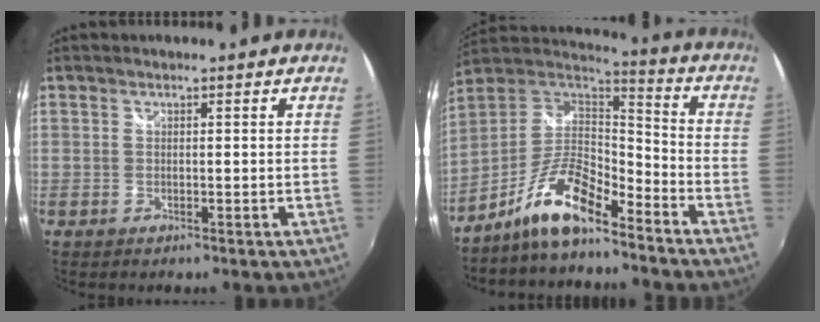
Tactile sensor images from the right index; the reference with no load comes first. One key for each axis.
{"total": 12.7, "fx": -8.9, "fy": 3.2, "fz": 8.4, "tx": -0.176, "ty": 0.007, "tz": -0.171}